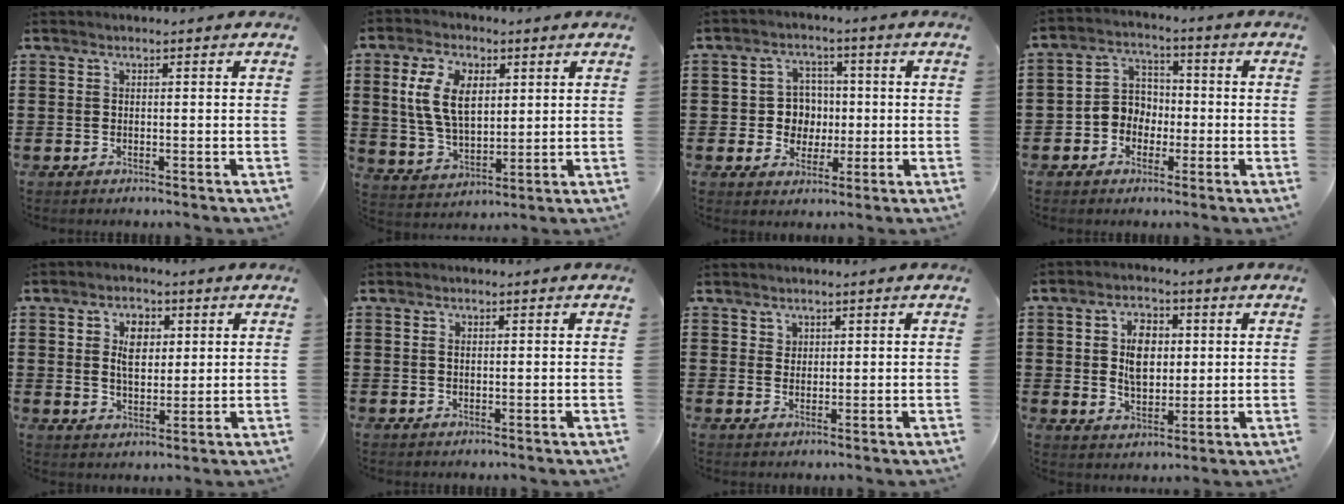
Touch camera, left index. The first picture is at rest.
{"total": 8.9, "force": [2.9, 5.4, 6.5], "torque": [-0.154, 0.013, 0.050]}
{"total": 5.5, "force": [0.1, 5.2, 1.8], "torque": [-0.047, 0.013, -0.002]}
{"total": 5.0, "force": [-1.6, 4.6, 1.3], "torque": [-0.047, 0.013, -0.037]}
{"total": 5.4, "force": [1.7, 3.4, 3.9], "torque": [-0.072, 0.009, 0.024]}
{"total": 1.1, "force": [0.3, 0.6, 0.8], "torque": [-0.018, 0.005, 0.005]}
{"total": 1.6, "force": [1.2, 1.1, 0.1], "torque": [-0.004, 0.003, 0.024]}
{"total": 6.6, "force": [1.2, 4.3, 4.9], "torque": [-0.091, 0.010, 0.016]}